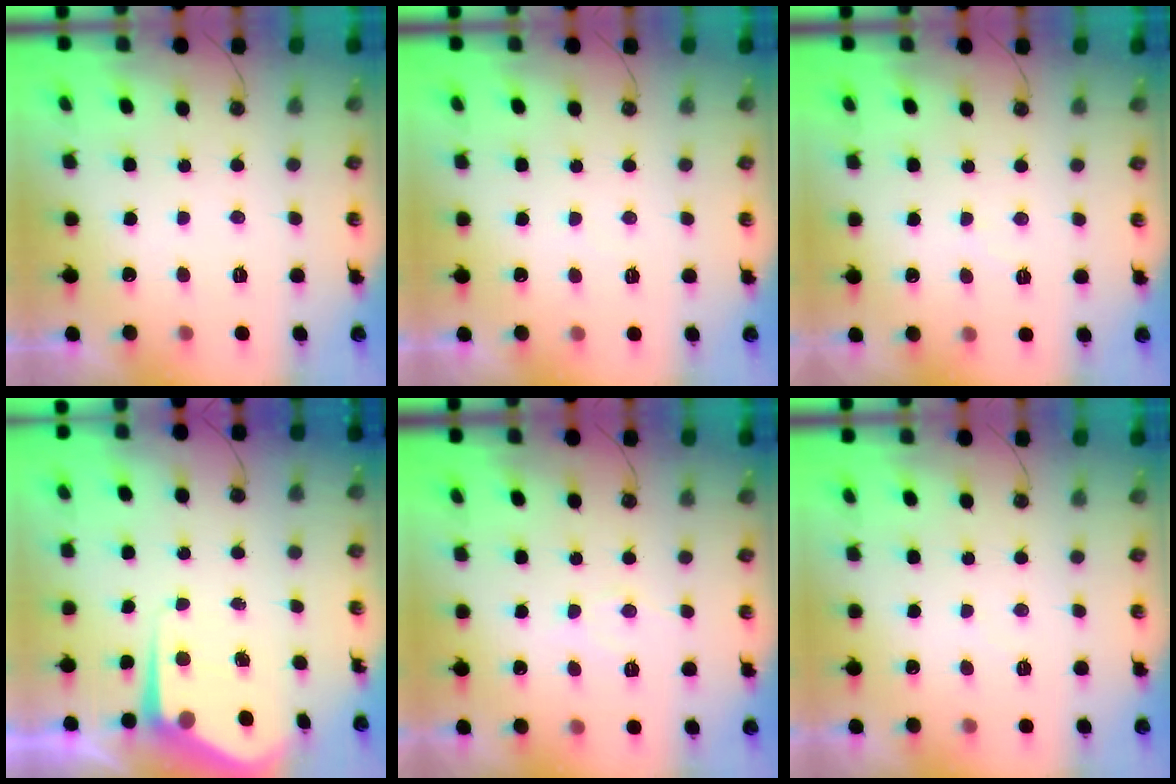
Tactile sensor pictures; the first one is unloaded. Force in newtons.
{"total": 2.4, "press": 2.3, "slide": 0.5}
{"total": 3.3, "press": 3.2, "slide": 0.6}
{"total": 5.6, "press": 5.6, "slide": 0.2}
{"total": 6.5, "press": 6.4, "slide": 0.8}
{"total": 3.3, "press": 3.2, "slide": 0.5}